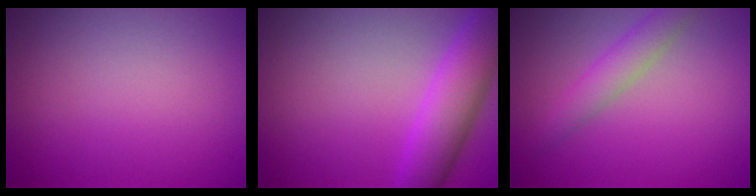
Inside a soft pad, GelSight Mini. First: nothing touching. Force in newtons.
{"total": 5.4, "press": 5.4, "slide": 0.2}
{"total": 2.7, "press": 2.7, "slide": 0.1}